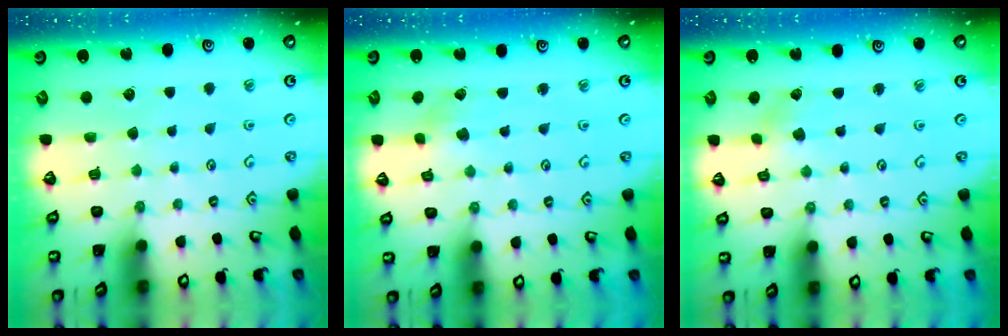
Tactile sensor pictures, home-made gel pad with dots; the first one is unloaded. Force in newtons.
{"total": 2.1, "press": 2.0, "slide": 0.3}
{"total": 1.1, "press": 1.1, "slide": 0.1}